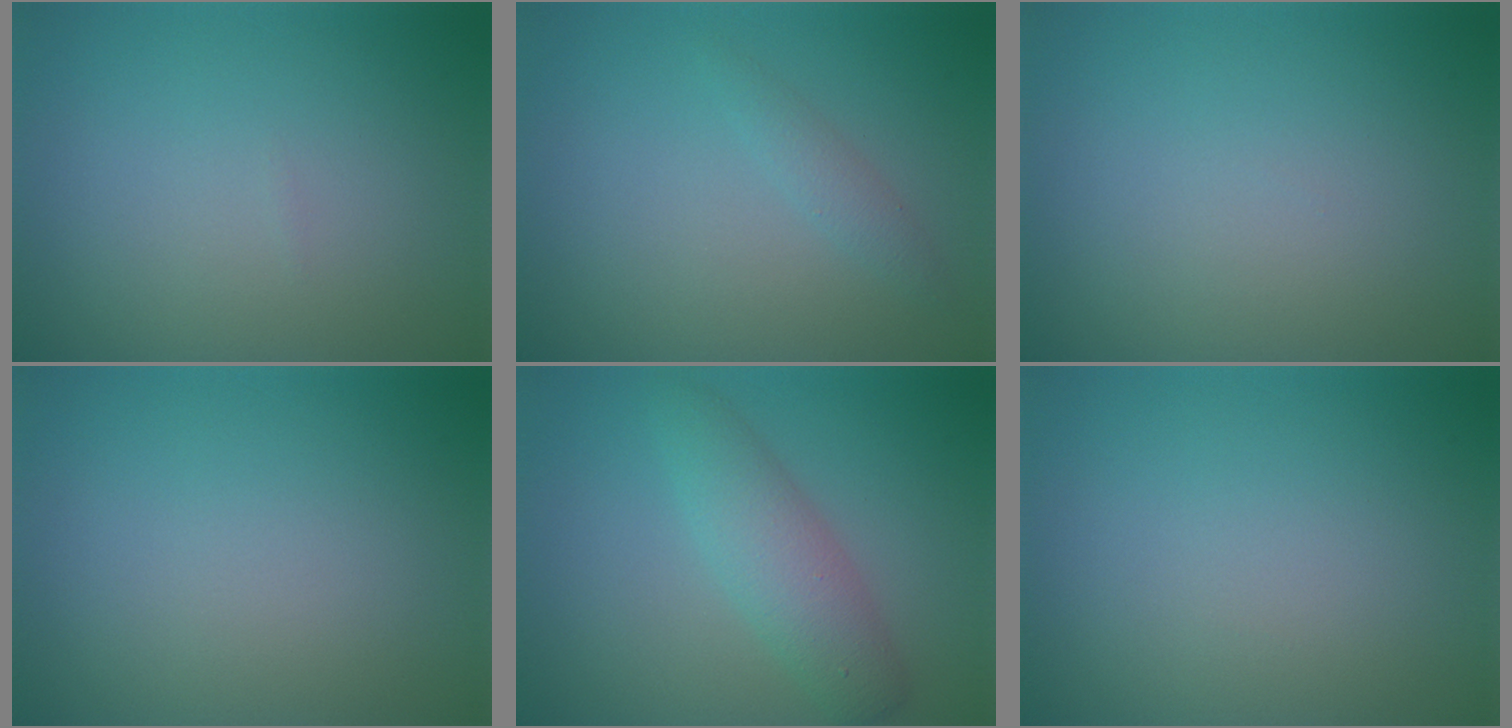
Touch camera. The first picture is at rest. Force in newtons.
{"total": 1.2, "press": 1.2, "slide": 0.0}
{"total": 0.0}
{"total": 0.0}
{"total": 3.9, "press": 3.9, "slide": 0.0}
{"total": 0.0}